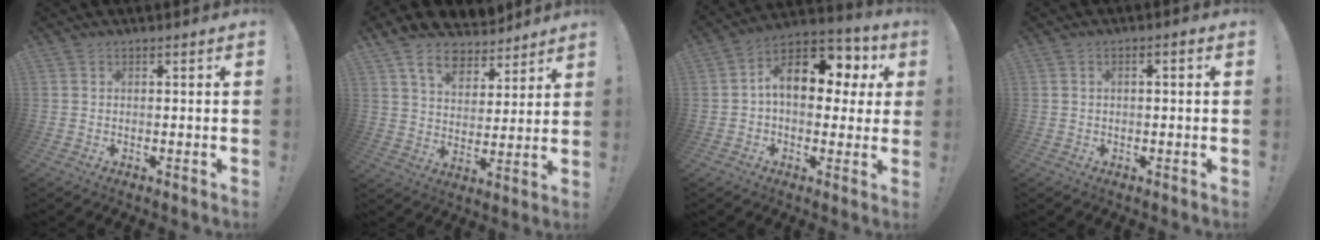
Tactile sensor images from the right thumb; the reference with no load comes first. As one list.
[{"total": 10.6, "force": [7.8, 5.9, 3.9], "torque": [-0.073, -0.055, 0.149]}, {"total": 15.7, "force": [4.2, 9.6, 11.7], "torque": [-0.171, -0.001, 0.075]}, {"total": 1.6, "force": [-0.5, 0.5, 1.5], "torque": [-0.030, 0.008, -0.009]}]